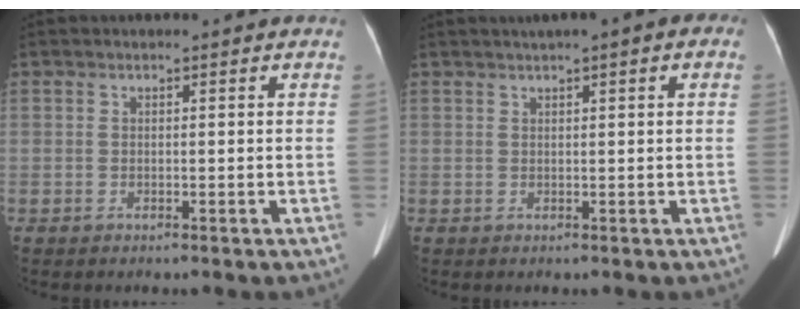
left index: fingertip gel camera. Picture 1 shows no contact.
{"total": 4.9, "force": [2.7, 0.8, 4.0], "torque": [-0.053, 0.030, 0.036]}